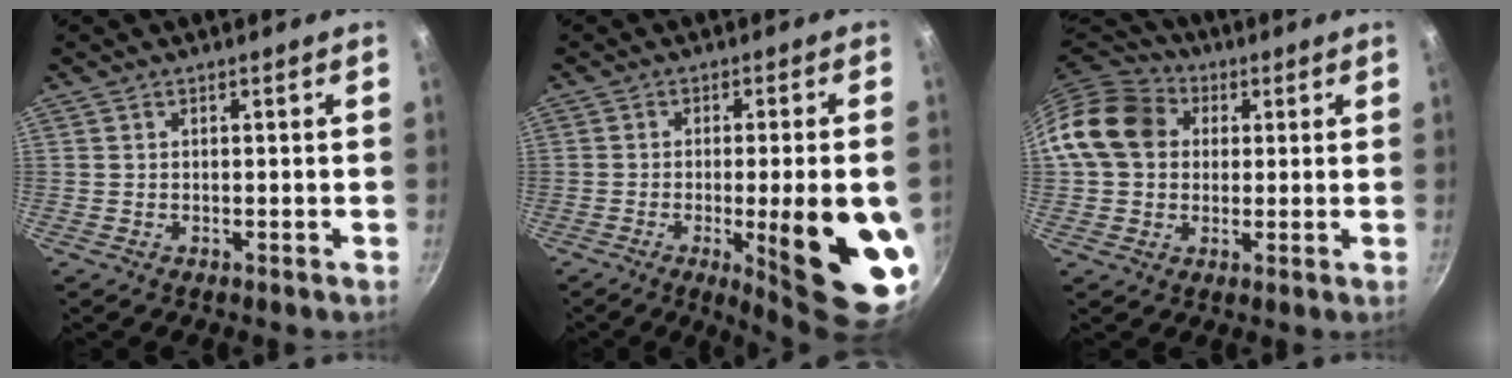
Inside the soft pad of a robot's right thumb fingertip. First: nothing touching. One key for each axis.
{"total": 18.2, "fx": -4.3, "fy": 3.8, "fz": 17.3, "tx": -0.211, "ty": 0.002, "tz": -0.048}
{"total": 13.6, "fx": 2.8, "fy": 11.2, "fz": 7.2, "tx": -0.111, "ty": 0.024, "tz": 0.034}